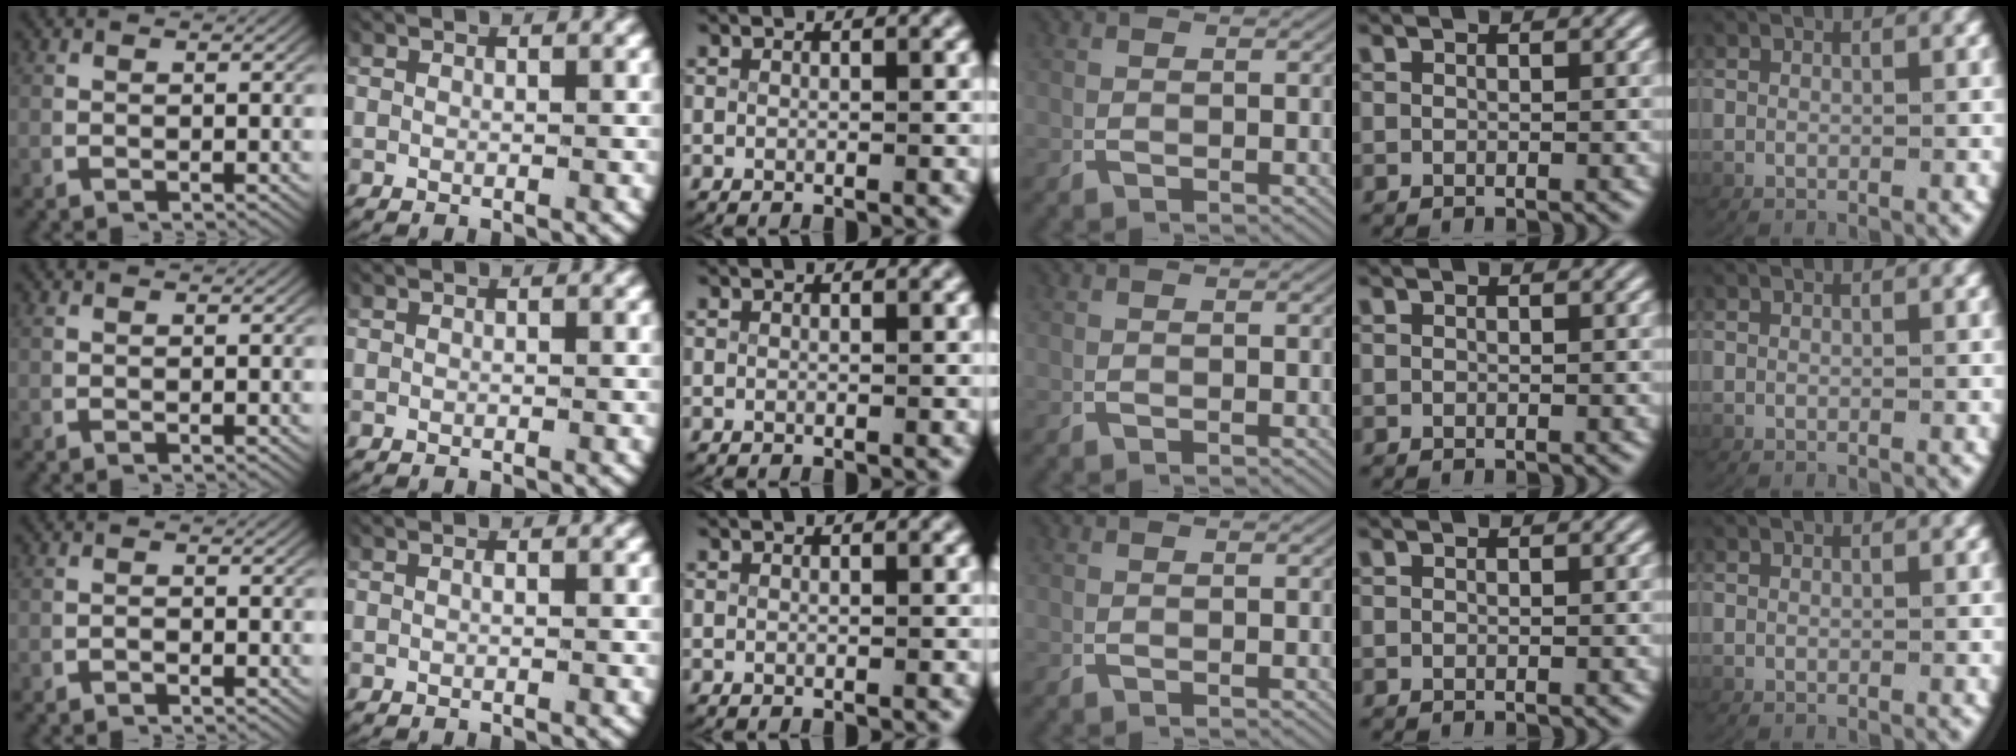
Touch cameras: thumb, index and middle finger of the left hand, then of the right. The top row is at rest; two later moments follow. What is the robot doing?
{"motion": "lift_and_place", "object": "paper"}